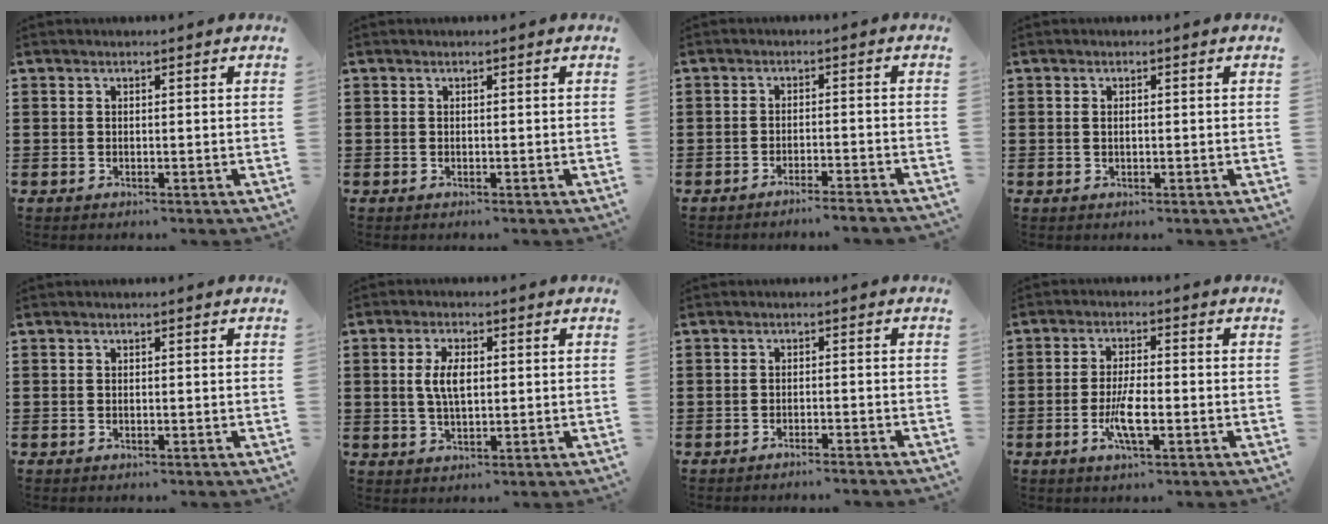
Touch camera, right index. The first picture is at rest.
{"total": 0.0}
{"total": 2.5, "force": [-2.4, -0.5, 0.6], "torque": [-0.011, 0.000, -0.050]}
{"total": 0.7, "force": [0.0, 0.2, 0.6], "torque": [-0.014, 0.001, -0.001]}
{"total": 0.0}
{"total": 4.8, "force": [0.6, 2.1, 4.3], "torque": [-0.095, 0.006, 0.006]}
{"total": 1.7, "force": [-1.6, -0.4, 0.4], "torque": [-0.006, 0.001, -0.032]}
{"total": 5.5, "force": [-1.8, 1.1, 5.1], "torque": [-0.105, -0.012, -0.034]}